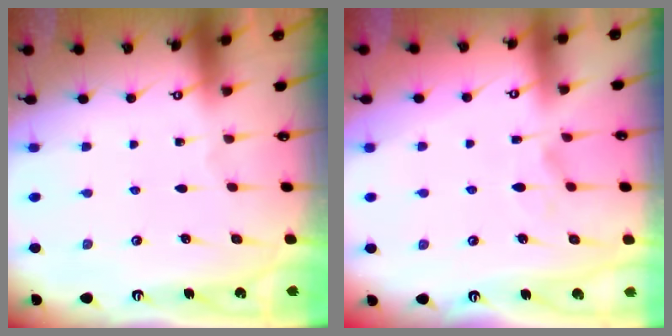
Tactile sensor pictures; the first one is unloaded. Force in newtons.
{"total": 1.9, "press": 1.5, "slide": 1.1}